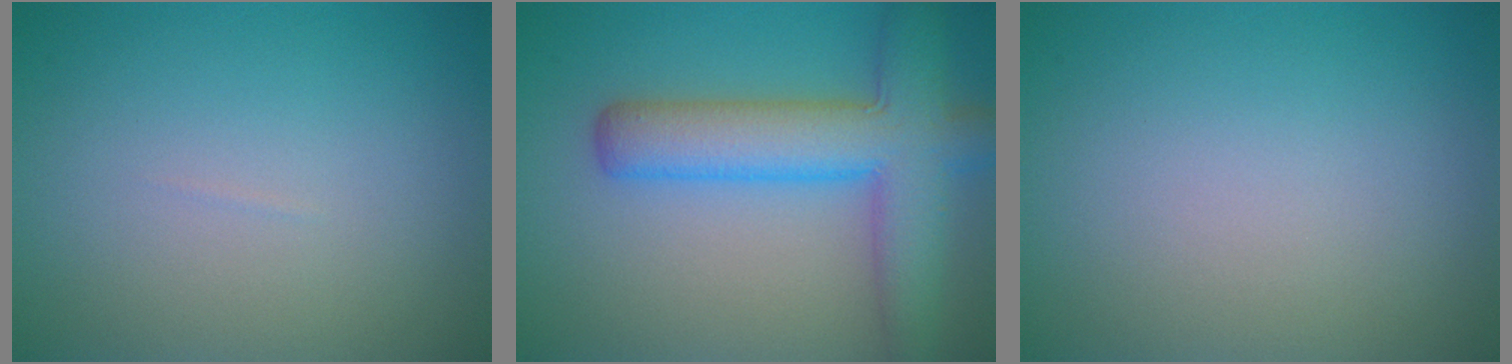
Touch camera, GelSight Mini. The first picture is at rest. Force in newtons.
{"total": 7.5, "press": 7.5, "slide": 0.3}
{"total": 0.0}